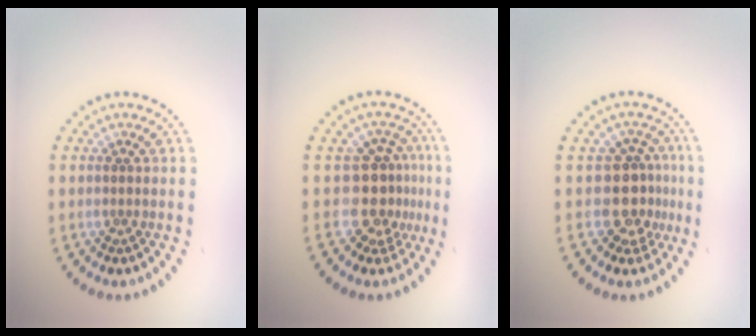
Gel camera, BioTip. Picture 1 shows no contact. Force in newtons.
{"total": 3.6, "press": 2.7, "slide": 2.4}
{"total": 3.5, "press": 2.6, "slide": 2.3}